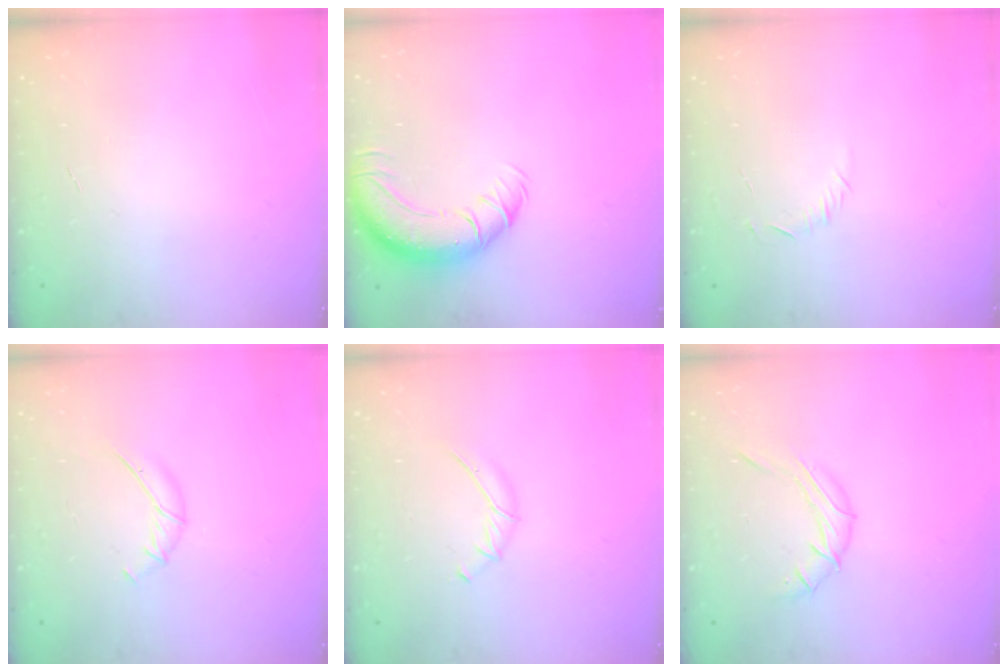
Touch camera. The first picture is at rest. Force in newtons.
{"total": 12.0, "press": 11.7, "slide": 2.8}
{"total": 5.6, "press": 5.3, "slide": 1.7}
{"total": 6.4, "press": 6.2, "slide": 1.7}
{"total": 5.5, "press": 5.5, "slide": 0.9}
{"total": 7.3, "press": 7.3, "slide": 0.7}